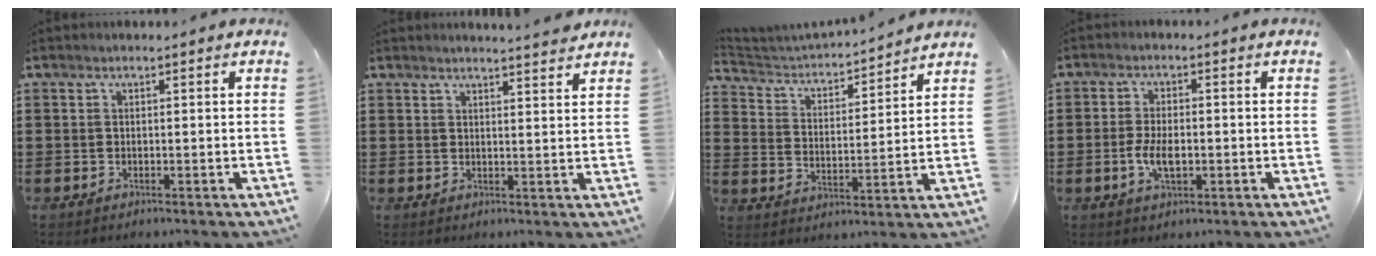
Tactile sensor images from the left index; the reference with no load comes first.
{"total": 2.7, "force": [2.7, -0.4, 0.3], "torque": [-0.015, -0.010, 0.051]}
{"total": 3.0, "force": [2.9, 0.2, 0.4], "torque": [-0.031, -0.033, 0.041]}
{"total": 4.7, "force": [-1.0, 2.2, 4.0], "torque": [-0.091, -0.003, -0.023]}